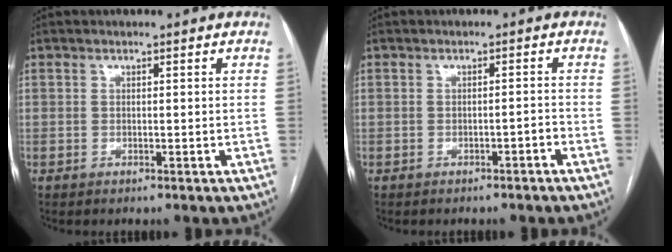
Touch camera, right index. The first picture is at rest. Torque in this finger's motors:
{"motor_torque": [0.10, 0.08, 0.02, 0.01]}